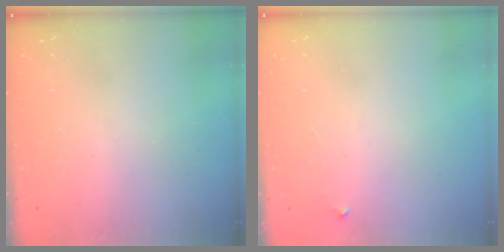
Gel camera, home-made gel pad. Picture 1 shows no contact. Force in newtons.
{"total": 2.2, "press": 2.2, "slide": 0.1}